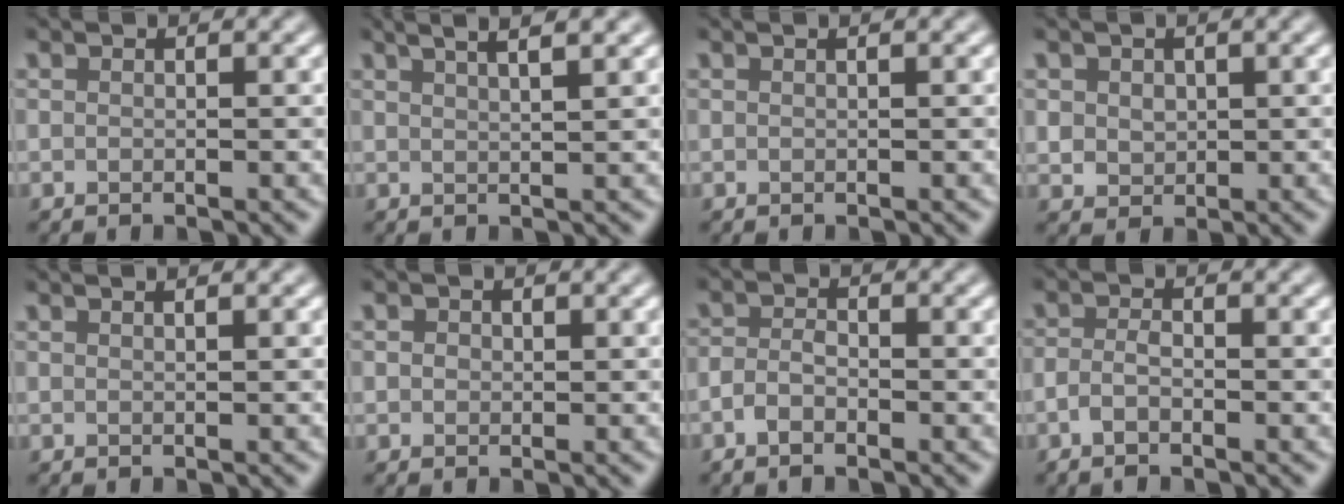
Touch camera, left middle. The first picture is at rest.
{"total": 5.6, "force": [3.5, 2.2, 3.8], "torque": [-0.019, 0.038, 0.015]}
{"total": 0.5, "force": [0.3, 0.2, 0.4], "torque": [-0.002, 0.002, -0.002]}
{"total": 1.6, "force": [0.3, 1.5, 0.6], "torque": [-0.016, -0.006, 0.008]}
{"total": 1.3, "force": [0.9, 0.5, 0.8], "torque": [0.002, -0.002, -0.004]}
{"total": 0.6, "force": [0.0, 0.6, 0.0], "torque": [-0.002, -0.003, -0.002]}
{"total": 1.7, "force": [-1.2, 0.7, 0.9], "torque": [-0.019, 0.001, -0.028]}
{"total": 1.5, "force": [-1.0, 0.5, 1.0], "torque": [-0.023, -0.001, -0.025]}